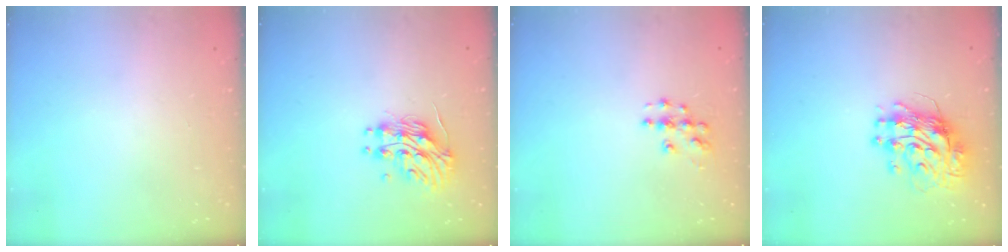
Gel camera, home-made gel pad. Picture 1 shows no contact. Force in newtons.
{"total": 14.0, "press": 13.9, "slide": 0.8}
{"total": 6.6, "press": 6.6, "slide": 0.3}
{"total": 11.6, "press": 11.6, "slide": 1.2}